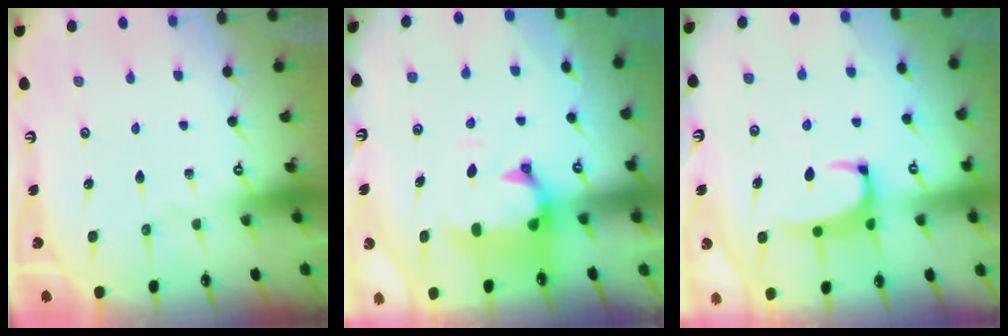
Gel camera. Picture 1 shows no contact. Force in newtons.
{"total": 1.1, "press": 0.1, "slide": 1.1}
{"total": 2.0, "press": 1.7, "slide": 1.0}